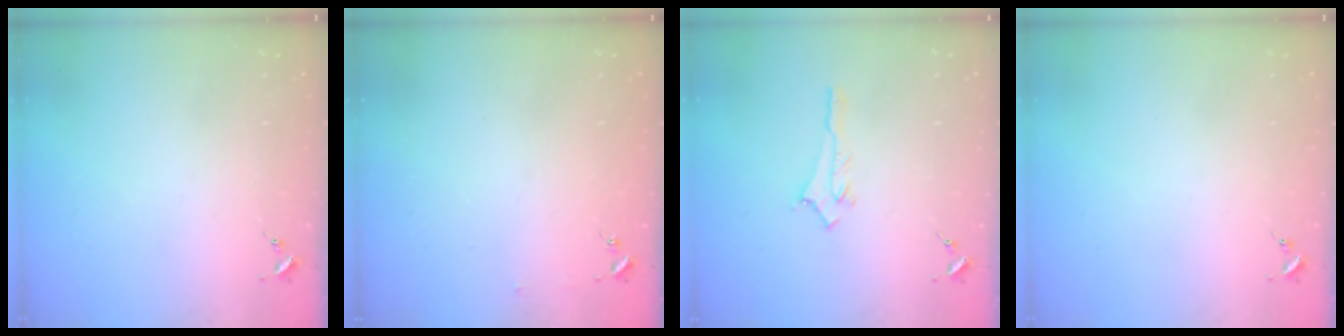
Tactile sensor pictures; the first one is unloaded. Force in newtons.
{"total": 2.5, "press": 2.5, "slide": 0.2}
{"total": 2.9, "press": 2.9, "slide": 0.3}
{"total": 0.0}